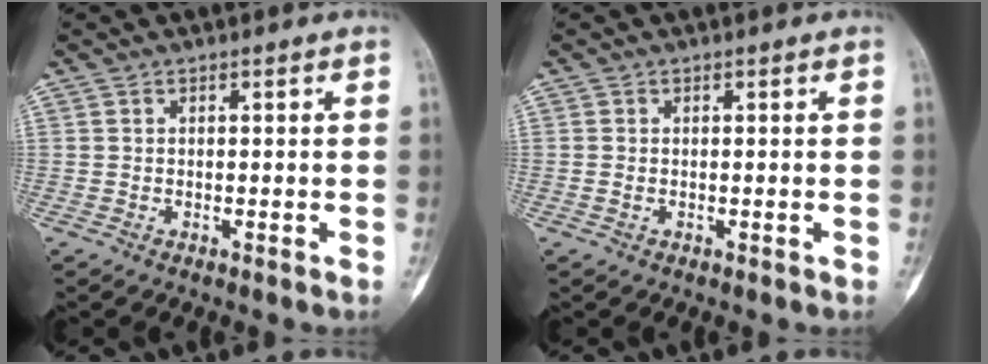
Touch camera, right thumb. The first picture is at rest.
{"total": 0.7, "force": [-0.1, 0.5, 0.5], "torque": [-0.011, 0.002, -0.001]}